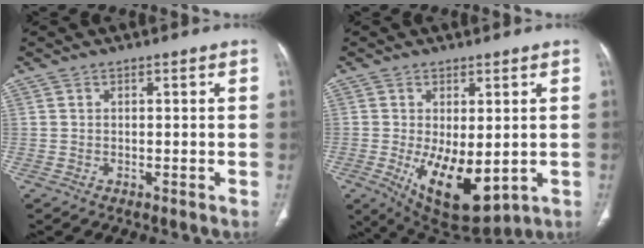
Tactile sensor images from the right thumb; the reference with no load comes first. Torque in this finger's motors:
{"motor_torque": [2.41, 2.60, 0.24, 0.12, 0.10]}